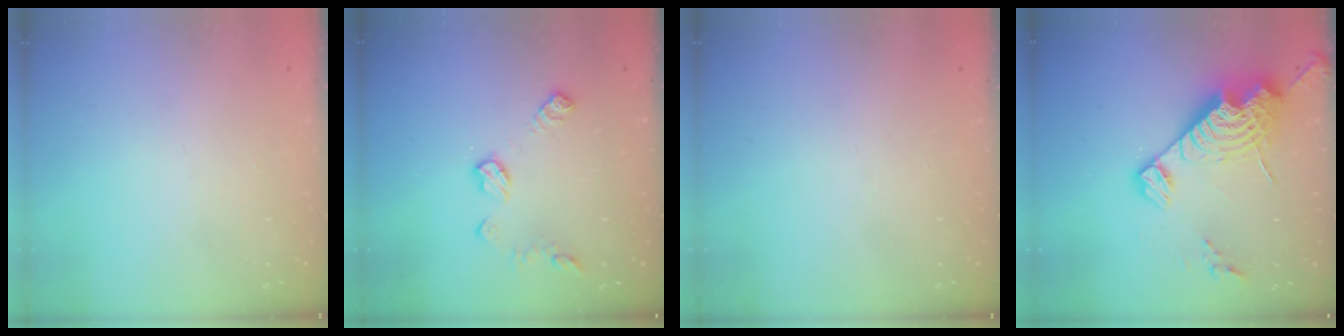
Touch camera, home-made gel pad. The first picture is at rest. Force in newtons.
{"total": 8.2, "press": 8.2, "slide": 0.3}
{"total": 0.0}
{"total": 18.1, "press": 18.0, "slide": 1.8}